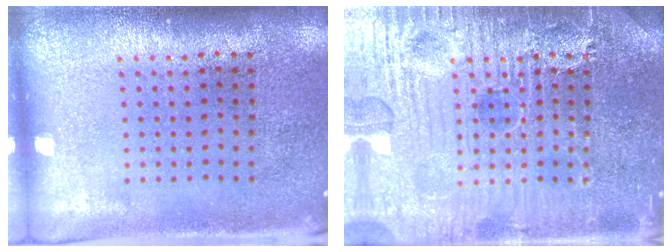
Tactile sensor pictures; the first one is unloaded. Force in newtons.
{"total": 7.8, "press": 7.8, "slide": 0.8}